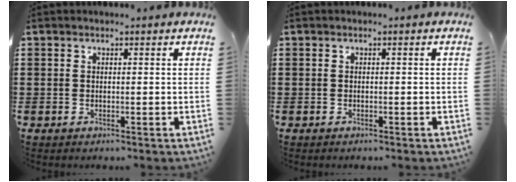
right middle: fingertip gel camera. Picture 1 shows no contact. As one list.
[{"total": 0.0}]